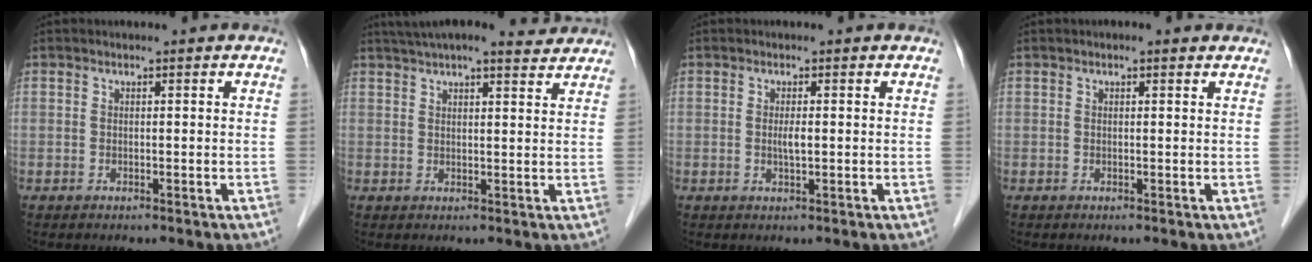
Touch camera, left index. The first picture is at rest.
{"total": 11.5, "force": [10.3, 1.6, 4.8], "torque": [-0.078, 0.028, 0.137]}
{"total": 1.4, "force": [0.0, 0.2, 1.4], "torque": [-0.027, -0.003, -0.001]}
{"total": 0.8, "force": [0.5, 0.3, 0.5], "torque": [-0.013, 0.006, 0.003]}